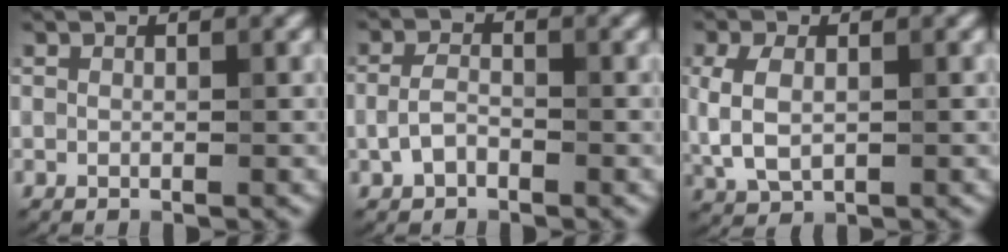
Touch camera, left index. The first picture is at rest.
{"total": 2.0, "force": [-0.8, 1.3, 1.3], "torque": [-0.032, 0.004, -0.021]}
{"total": 3.9, "force": [0.3, 2.5, 3.0], "torque": [-0.070, 0.001, 0.009]}